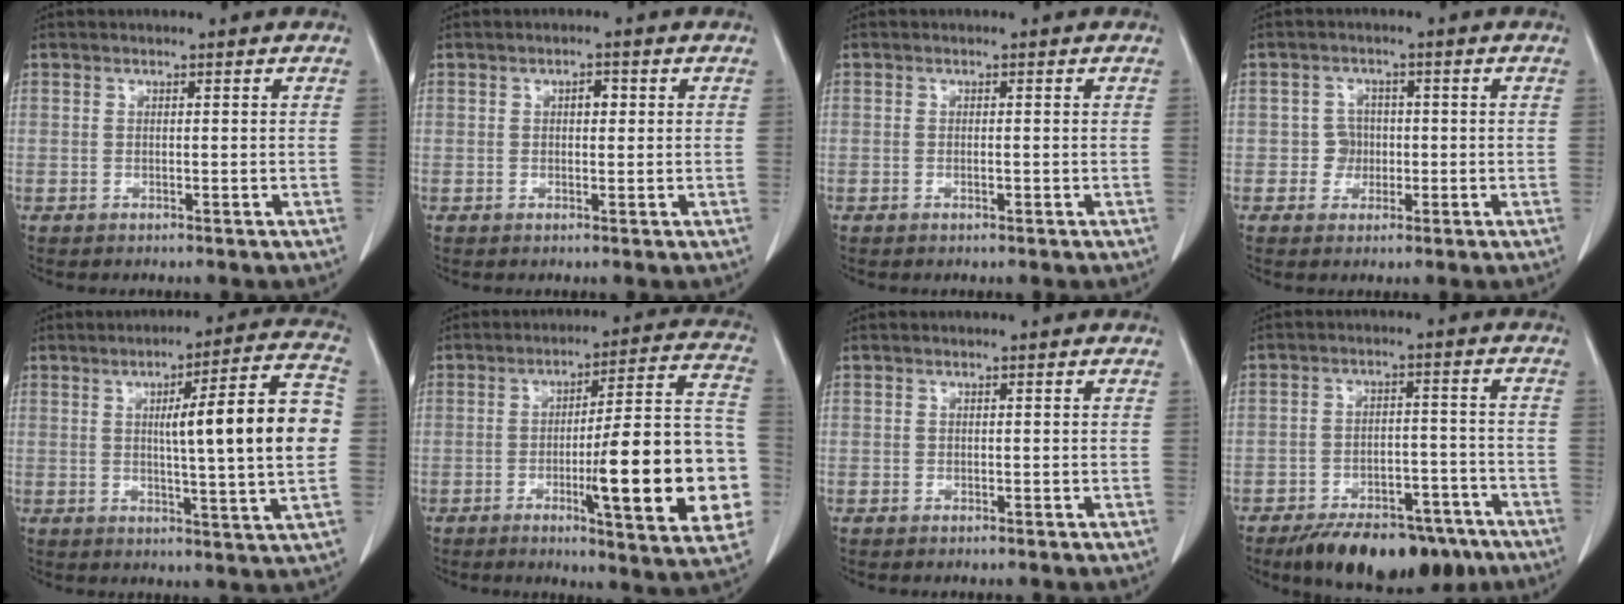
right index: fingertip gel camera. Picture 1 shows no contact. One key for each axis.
{"total": 1.6, "fx": 0.4, "fy": 0.8, "fz": 1.3, "tx": -0.020, "ty": 0.003, "tz": 0.004}
{"total": 0.5, "fx": -0.2, "fy": 0.1, "fz": 0.5, "tx": -0.010, "ty": 0.000, "tz": -0.002}
{"total": 2.8, "fx": -0.5, "fy": 2.7, "fz": 0.4, "tx": 0.003, "ty": 0.010, "tz": -0.007}
{"total": 15.0, "fx": 1.1, "fy": 0.4, "fz": 15.0, "tx": -0.209, "ty": 0.016, "tz": 0.013}
{"total": 20.9, "fx": -4.7, "fy": 2.5, "fz": 20.2, "tx": -0.214, "ty": 0.015, "tz": -0.059}
{"total": 0.0}
{"total": 15.0, "fx": -11.2, "fy": 6.4, "fz": 7.7, "tx": -0.088, "ty": 0.017, "tz": -0.165}